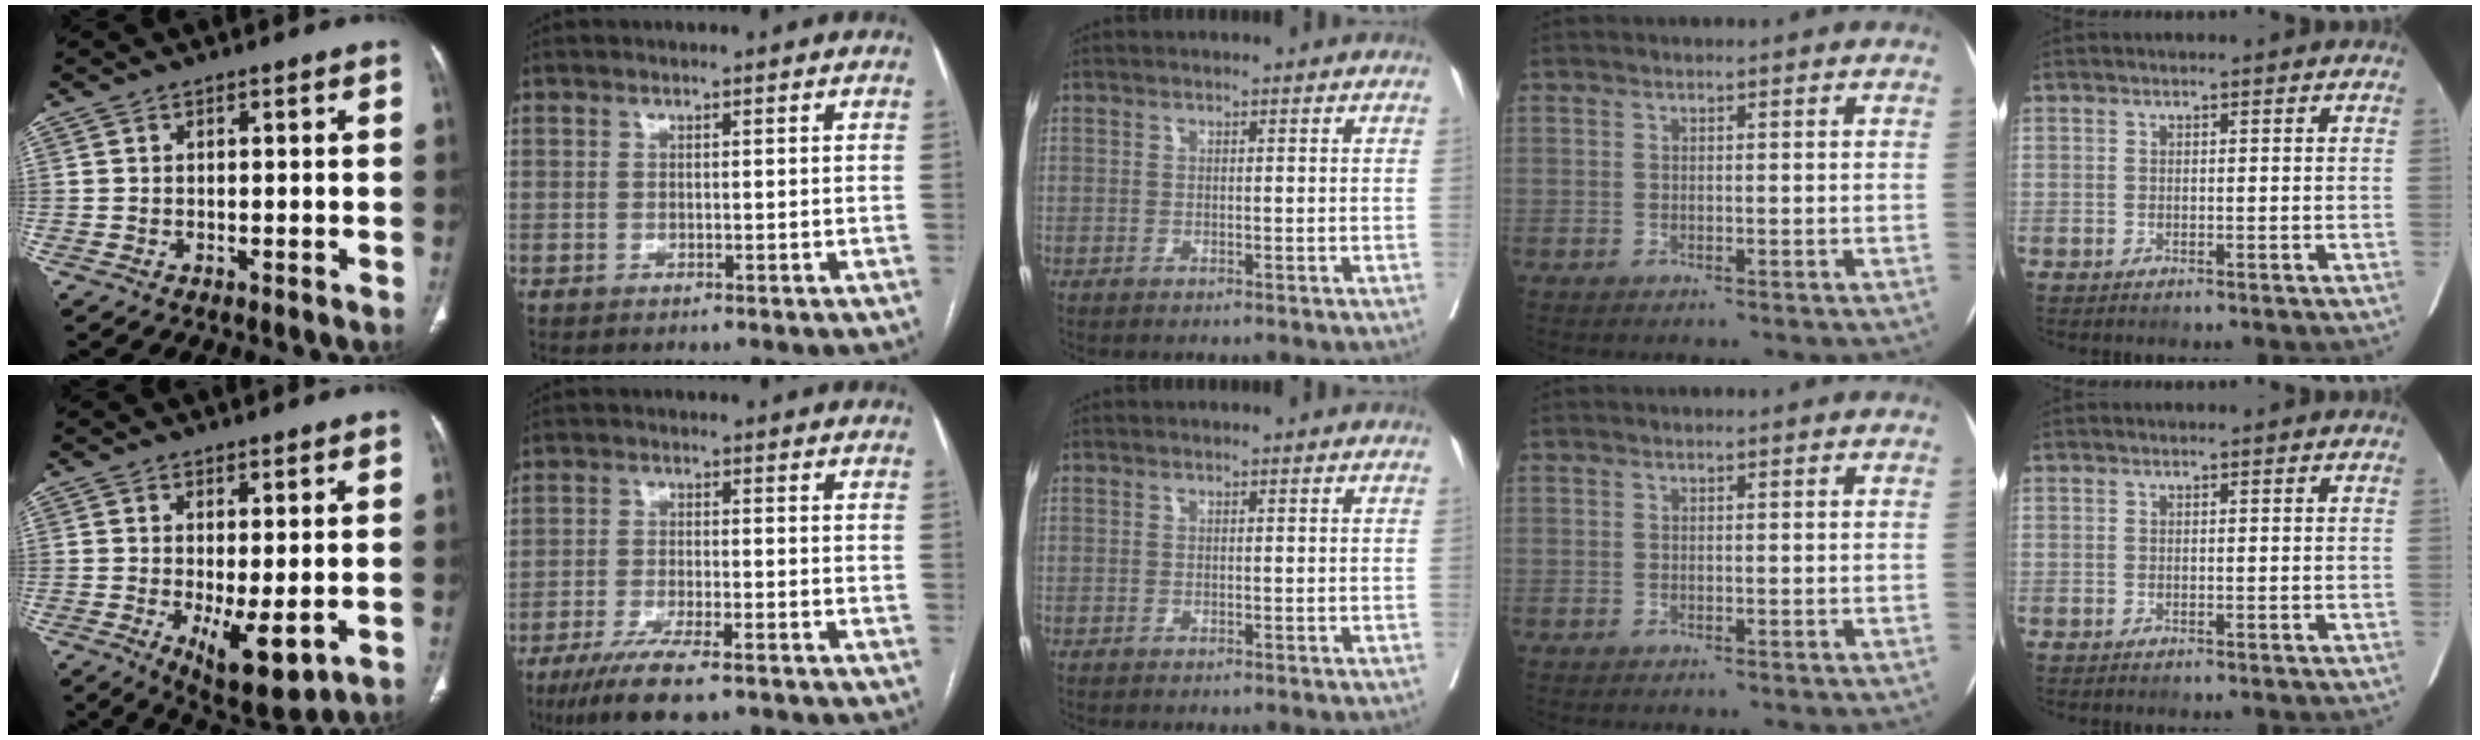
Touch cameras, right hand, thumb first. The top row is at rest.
{"thumb": {"total": 8.7, "force": [-1.7, 3.1, 8.0], "torque": [-0.120, -0.025, -0.013]}, "index": {"total": 10.0, "force": [-7.3, 1.6, 6.7], "torque": [-0.113, -0.022, -0.116]}}